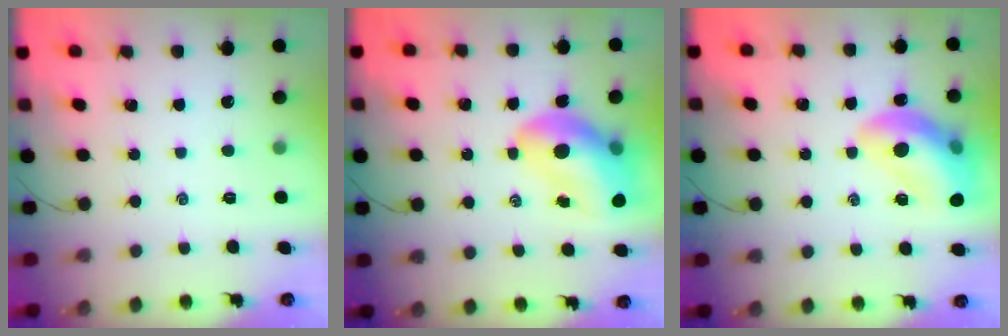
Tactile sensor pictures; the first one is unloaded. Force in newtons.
{"total": 15.4, "press": 14.7, "slide": 4.7}
{"total": 16.3, "press": 16.1, "slide": 1.9}